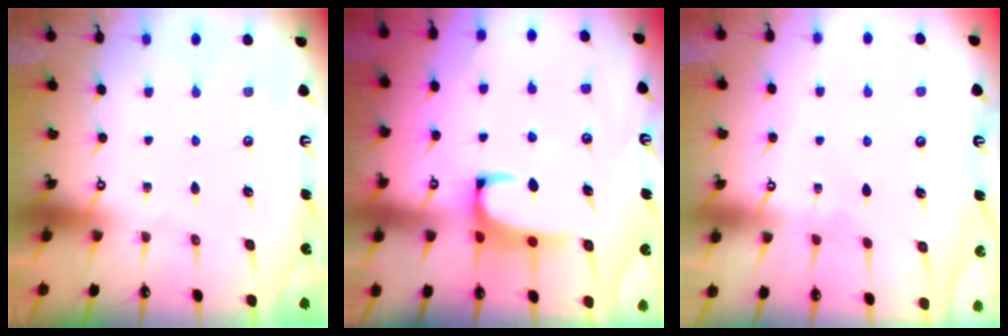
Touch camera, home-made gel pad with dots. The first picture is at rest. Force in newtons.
{"total": 2.2, "press": 2.0, "slide": 0.9}
{"total": 3.3, "press": 3.3, "slide": 0.1}